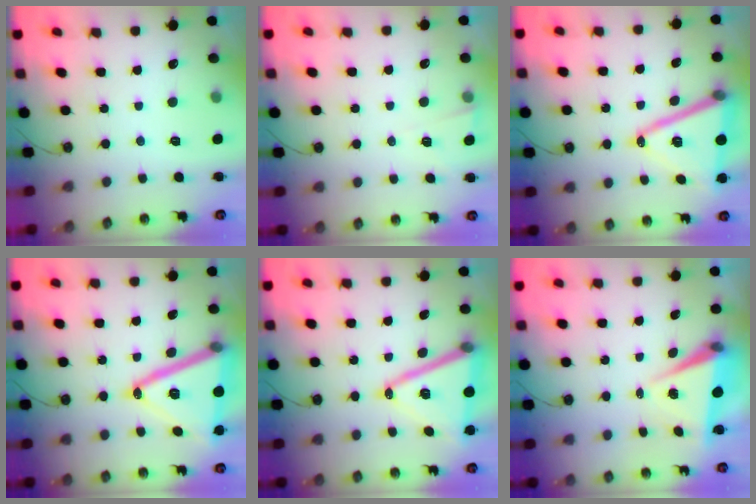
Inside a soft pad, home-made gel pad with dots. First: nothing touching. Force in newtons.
{"total": 3.0, "press": 2.8, "slide": 1.1}
{"total": 17.4, "press": 16.9, "slide": 3.8}
{"total": 22.6, "press": 22.4, "slide": 3.3}
{"total": 17.4, "press": 16.9, "slide": 3.8}
{"total": 6.7, "press": 5.2, "slide": 4.2}